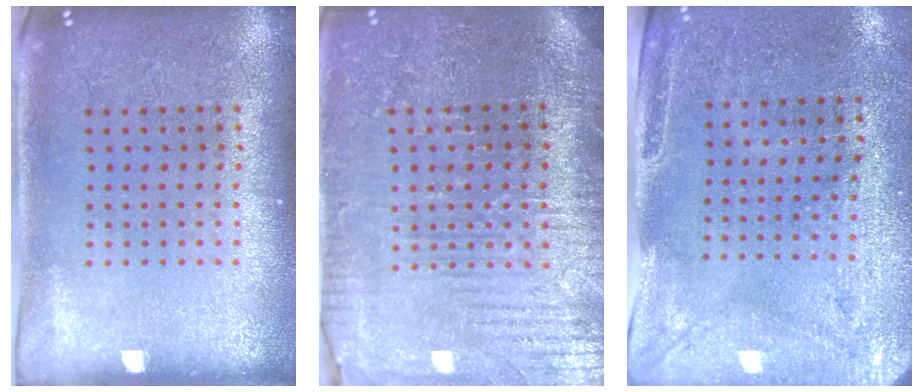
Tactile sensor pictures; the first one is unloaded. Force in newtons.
{"total": 3.8, "press": 3.7, "slide": 1.0}
{"total": 3.0, "press": 2.5, "slide": 1.6}